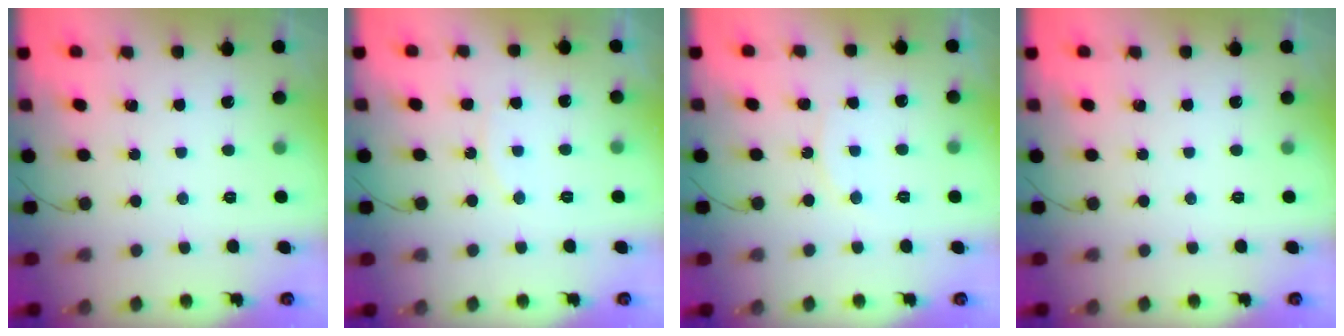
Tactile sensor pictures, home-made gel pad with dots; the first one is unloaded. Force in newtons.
{"total": 5.7, "press": 5.7, "slide": 0.5}
{"total": 6.5, "press": 6.5, "slide": 0.7}
{"total": 0.0}